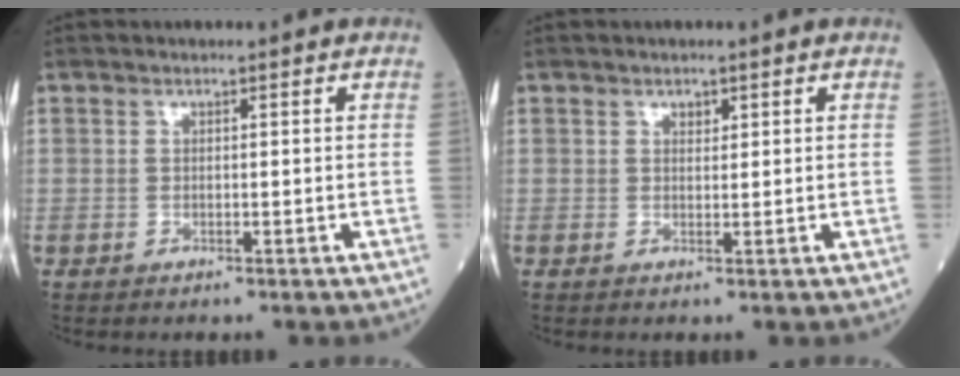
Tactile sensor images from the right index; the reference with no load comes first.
{"total": 1.1, "force": [0.8, 0.6, 0.6], "torque": [-0.006, -0.003, 0.011]}